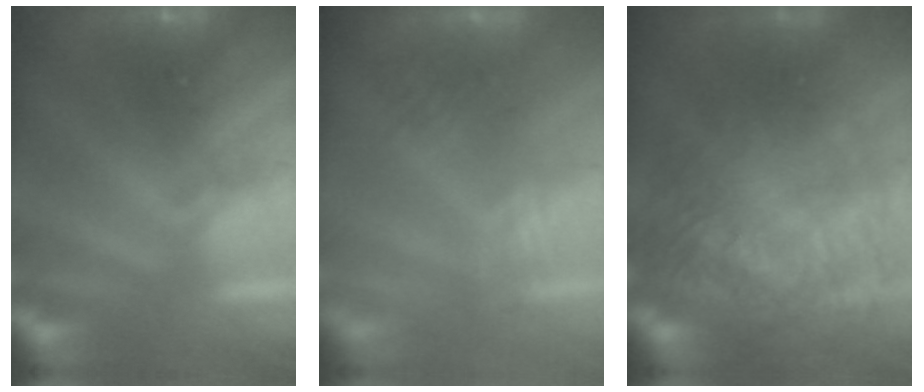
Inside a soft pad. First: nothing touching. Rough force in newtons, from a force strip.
{"total": 2.9}
{"total": 7.7}